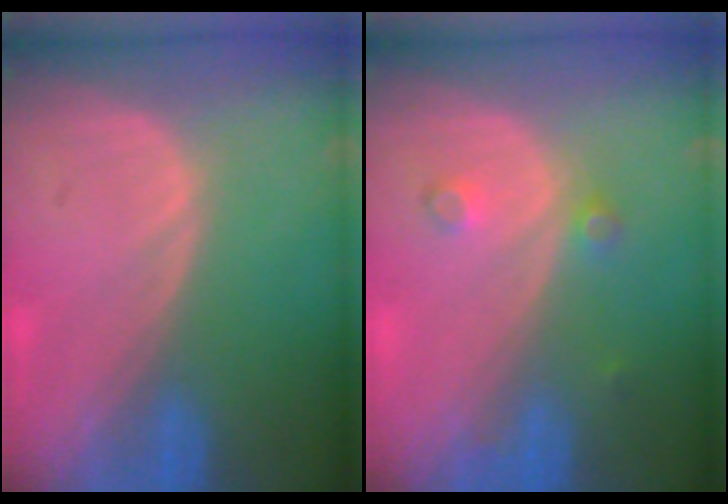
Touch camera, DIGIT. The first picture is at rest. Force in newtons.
{"total": 2.5, "press": 2.1, "slide": 1.3}